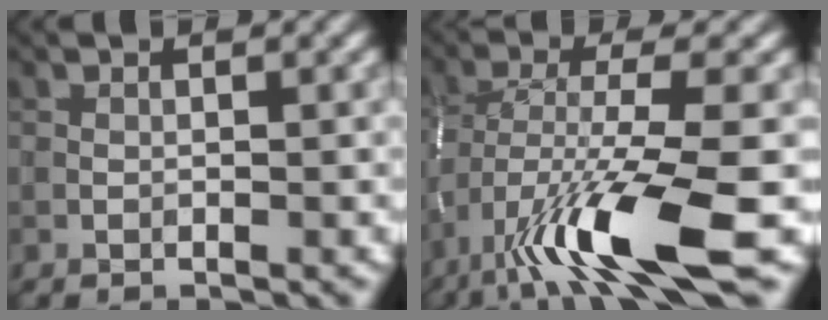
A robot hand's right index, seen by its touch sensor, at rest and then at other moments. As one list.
[{"total": 11.4, "force": [-6.1, 2.2, 9.4], "torque": [-0.178, -0.008, -0.109]}]